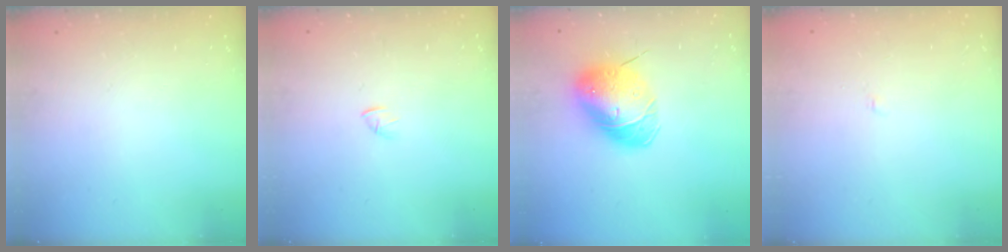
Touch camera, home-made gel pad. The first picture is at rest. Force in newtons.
{"total": 1.2, "press": 1.1, "slide": 0.3}
{"total": 9.4, "press": 9.2, "slide": 1.8}
{"total": 1.9, "press": 1.9, "slide": 0.2}